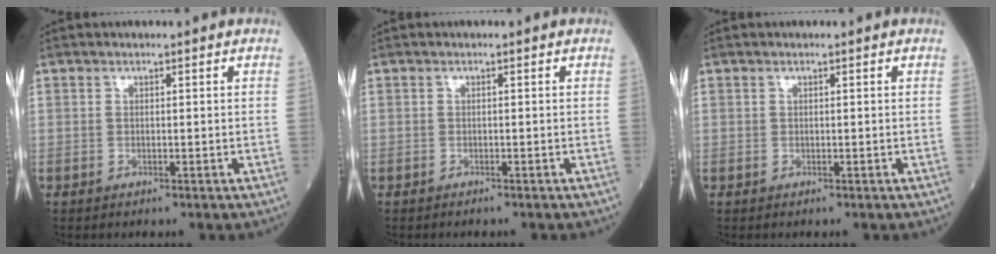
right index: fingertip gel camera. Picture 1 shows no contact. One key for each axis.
{"total": 1.1, "fx": -0.9, "fy": 0.0, "fz": 0.5, "tx": -0.007, "ty": -0.001, "tz": -0.013}
{"total": 0.0}